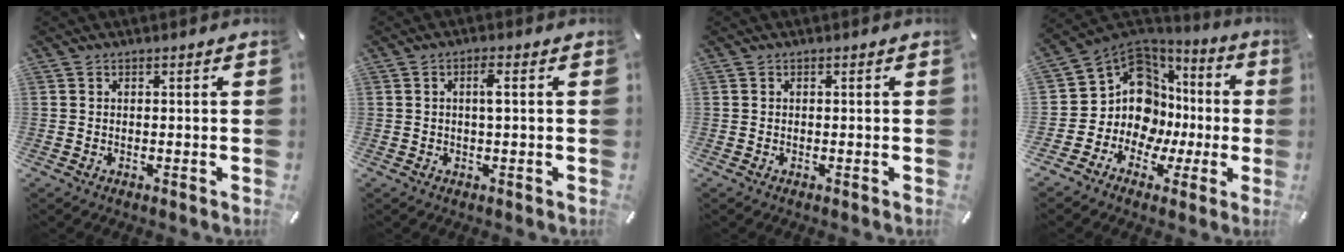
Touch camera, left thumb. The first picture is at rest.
{"total": 3.0, "force": [0.4, 0.6, 2.9], "torque": [-0.057, 0.003, 0.004]}
{"total": 0.0}
{"total": 13.9, "force": [1.9, 12.4, 6.0], "torque": [-0.147, -0.050, 0.046]}